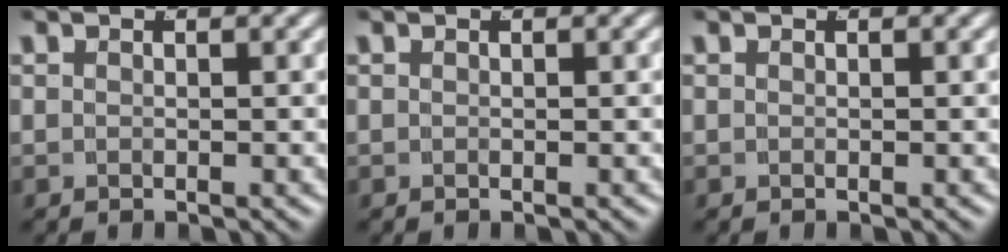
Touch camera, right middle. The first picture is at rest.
{"total": 0.0}
{"total": 0.0}